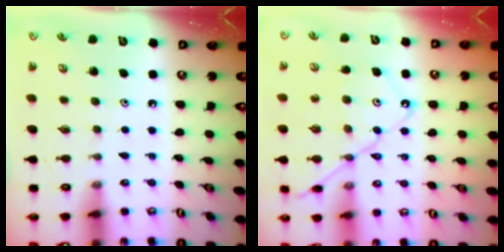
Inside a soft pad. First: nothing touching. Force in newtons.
{"total": 11.7, "press": 11.6, "slide": 1.3}